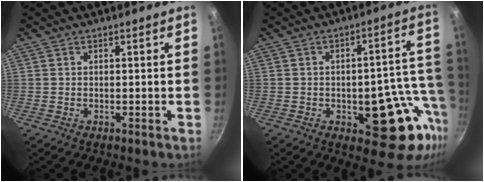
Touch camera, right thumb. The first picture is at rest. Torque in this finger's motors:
{"motor_torque": [2.60, 0.80, 1.61, -1.16, 0.45]}